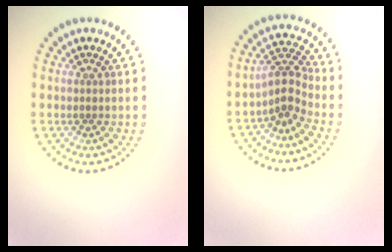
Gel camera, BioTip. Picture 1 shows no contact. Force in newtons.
{"total": 3.0, "press": 2.0, "slide": 2.2}